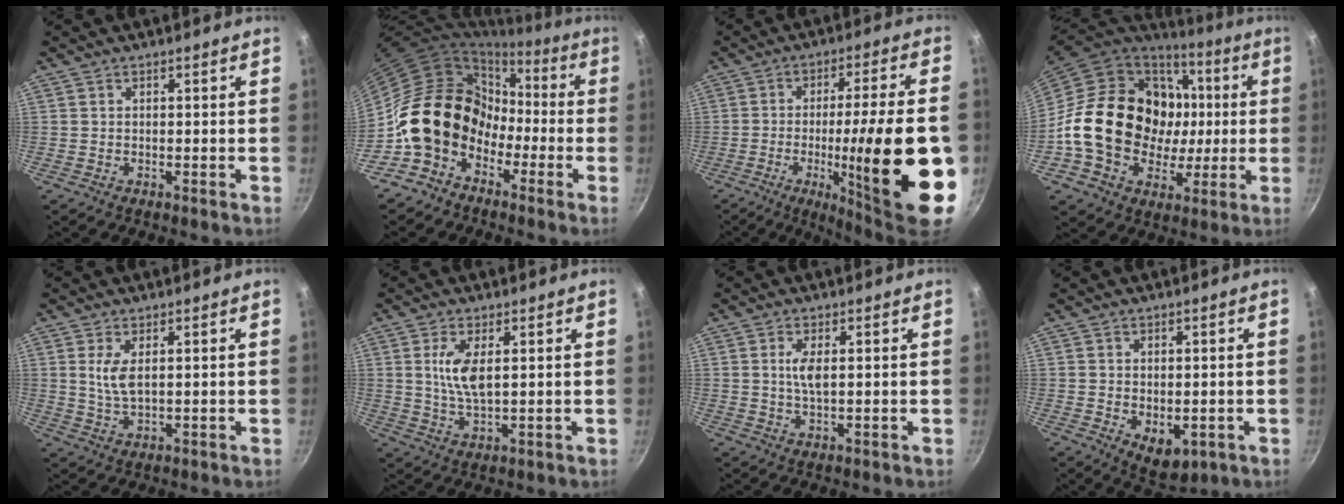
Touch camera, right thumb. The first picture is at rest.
{"total": 14.0, "force": [-4.1, 11.4, 7.0], "torque": [-0.051, 0.047, -0.075]}
{"total": 24.4, "force": [-5.9, 4.1, 23.3], "torque": [-0.326, 0.018, -0.074]}
{"total": 25.7, "force": [1.3, 20.6, 15.4], "torque": [-0.241, 0.026, 0.036]}
{"total": 4.5, "force": [1.2, 1.9, 3.9], "torque": [-0.078, -0.010, 0.026]}
{"total": 6.5, "force": [1.6, 2.5, 5.8], "torque": [-0.111, -0.009, 0.033]}
{"total": 3.5, "force": [0.7, 1.2, 3.2], "torque": [-0.065, -0.002, 0.015]}
{"total": 6.2, "force": [-1.0, 4.0, 4.6], "torque": [-0.053, -0.012, -0.002]}